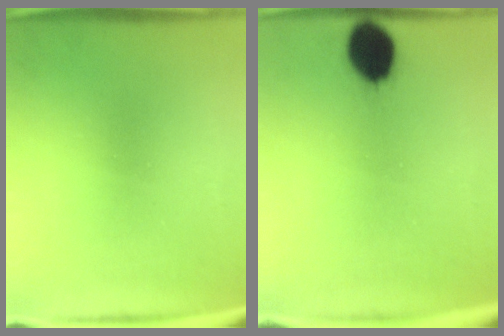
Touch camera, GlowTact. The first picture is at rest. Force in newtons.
{"total": 9.5}